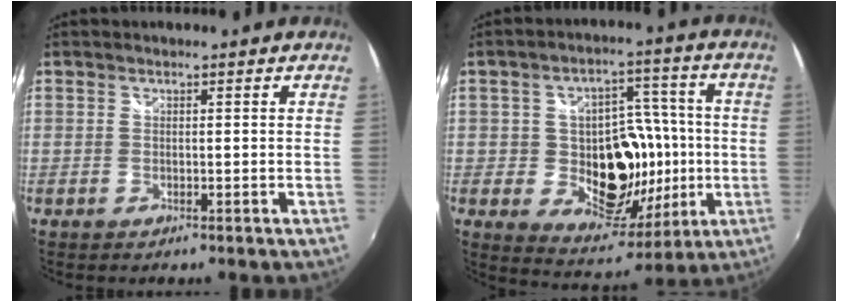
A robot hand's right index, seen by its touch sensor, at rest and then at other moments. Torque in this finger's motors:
{"motor_torque": [0.99, 1.14, 0.40, 0.08]}